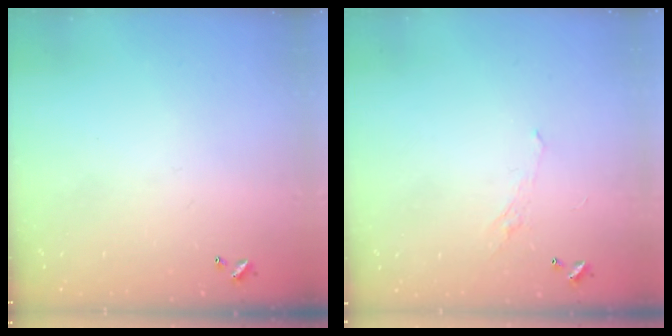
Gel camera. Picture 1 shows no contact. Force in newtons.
{"total": 1.1, "press": 0.8, "slide": 0.7}